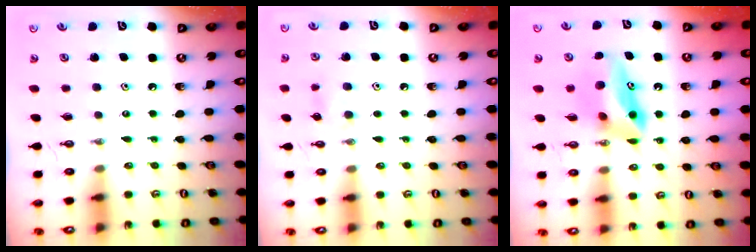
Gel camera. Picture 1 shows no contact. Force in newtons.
{"total": 7.9, "press": 7.3, "slide": 3.2}
{"total": 8.5, "press": 8.0, "slide": 3.0}